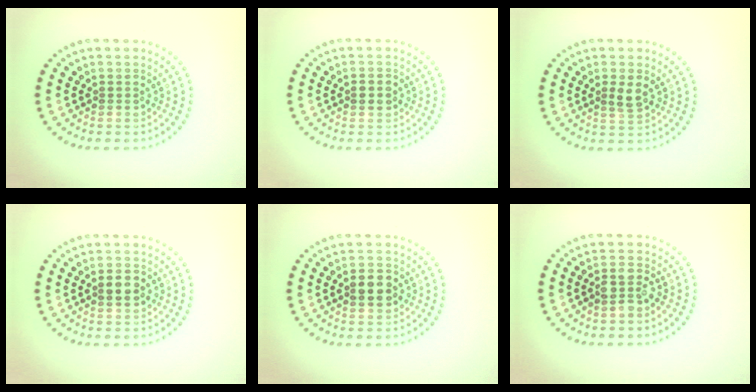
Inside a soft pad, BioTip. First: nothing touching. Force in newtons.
{"total": 1.2, "press": 1.2, "slide": 0.2}
{"total": 1.5, "press": 1.4, "slide": 0.5}
{"total": 2.4, "press": 2.4, "slide": 0.2}
{"total": 2.8, "press": 2.8, "slide": 0.2}
{"total": 2.3, "press": 2.1, "slide": 0.9}